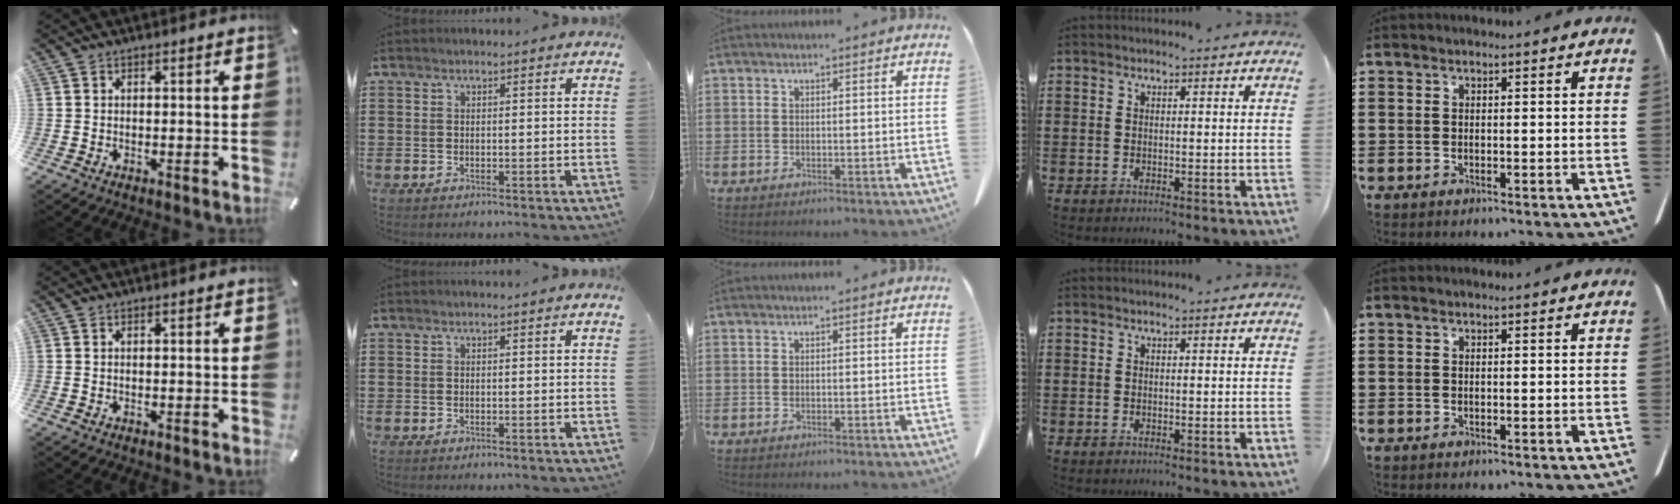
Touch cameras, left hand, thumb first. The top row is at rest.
{}